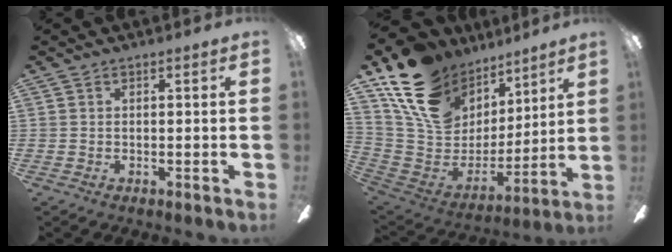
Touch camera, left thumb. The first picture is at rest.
{"total": 20.9, "force": [12.5, 13.9, 9.3], "torque": [-0.172, -0.066, 0.244]}